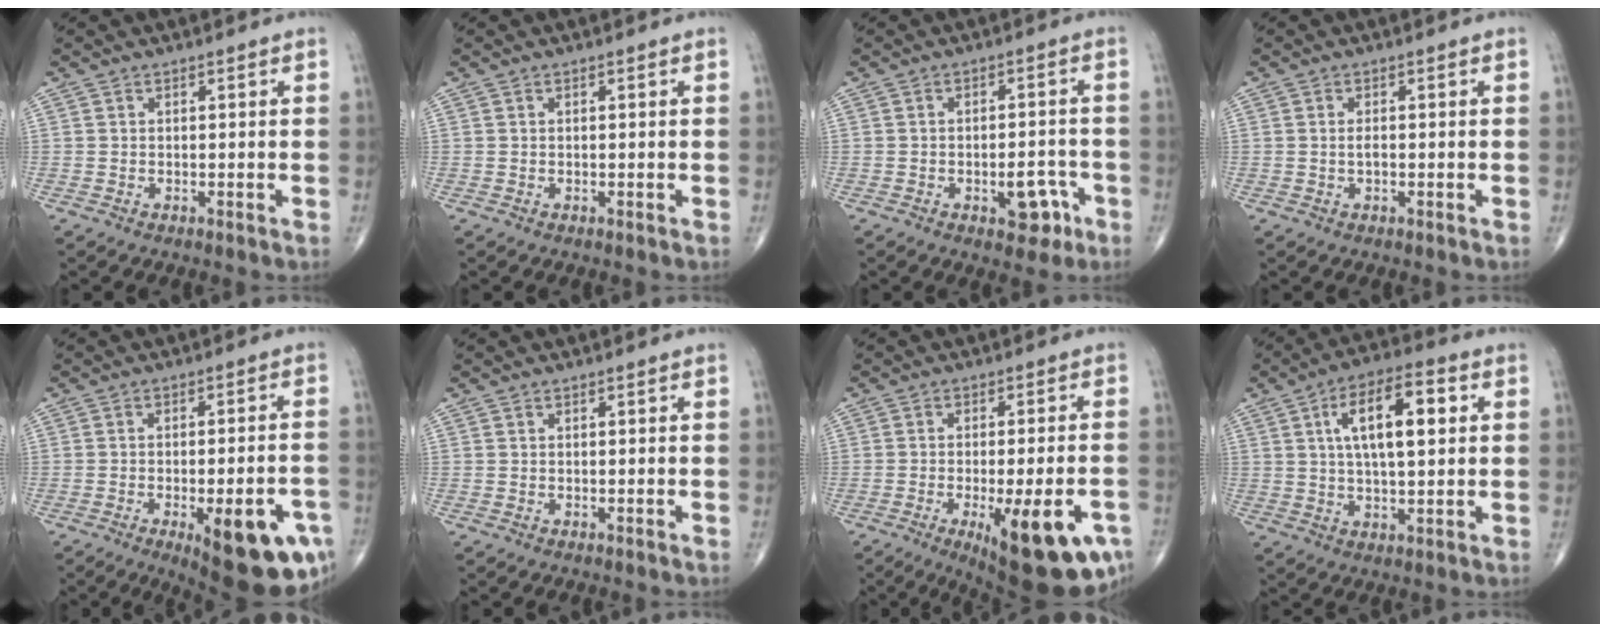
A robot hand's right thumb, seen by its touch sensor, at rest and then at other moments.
{"total": 0.0}
{"total": 6.4, "force": [-2.8, 3.4, 4.7], "torque": [-0.042, 0.022, -0.033]}
{"total": 1.3, "force": [-0.1, 0.6, 1.2], "torque": [-0.023, -0.001, -0.001]}
{"total": 18.1, "force": [-7.7, 6.1, 15.1], "torque": [-0.143, 0.018, -0.087]}
{"total": 0.0}
{"total": 18.8, "force": [-7.9, 5.9, 16.0], "torque": [-0.171, 0.003, -0.096]}
{"total": 13.1, "force": [3.4, 5.1, 11.6], "torque": [-0.184, 0.010, 0.051]}